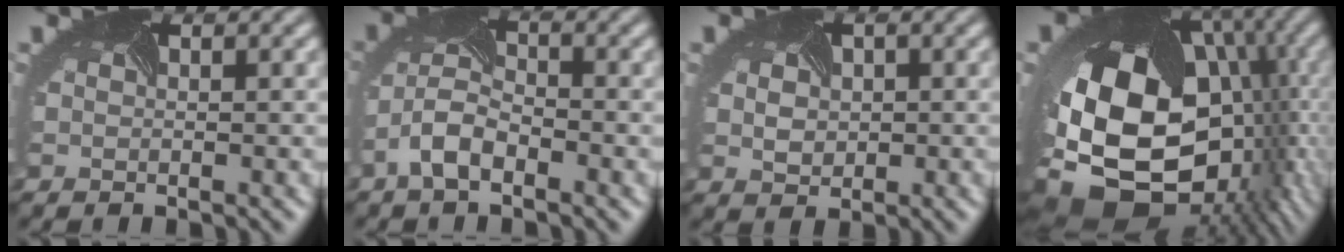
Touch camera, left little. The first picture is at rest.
{"total": 4.0, "force": [-2.5, 1.7, 2.7], "torque": [-0.061, 0.003, -0.056]}
{"total": 1.9, "force": [0.1, 1.7, 0.9], "torque": [-0.020, 0.003, 0.008]}
{"total": 18.7, "force": [-4.9, 13.6, 11.9], "torque": [-0.225, -0.035, -0.064]}